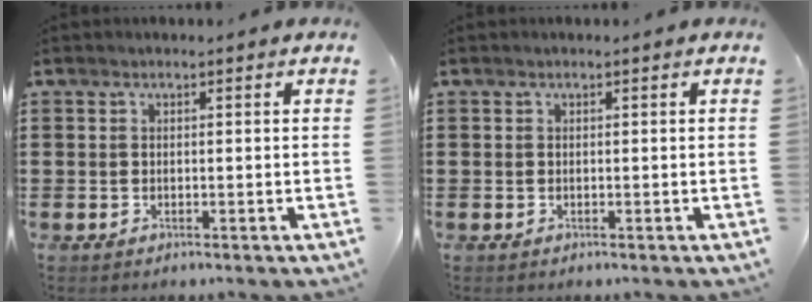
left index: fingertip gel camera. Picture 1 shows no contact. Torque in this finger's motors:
{"motor_torque": [0.00, 0.00, 0.00, 0.00]}